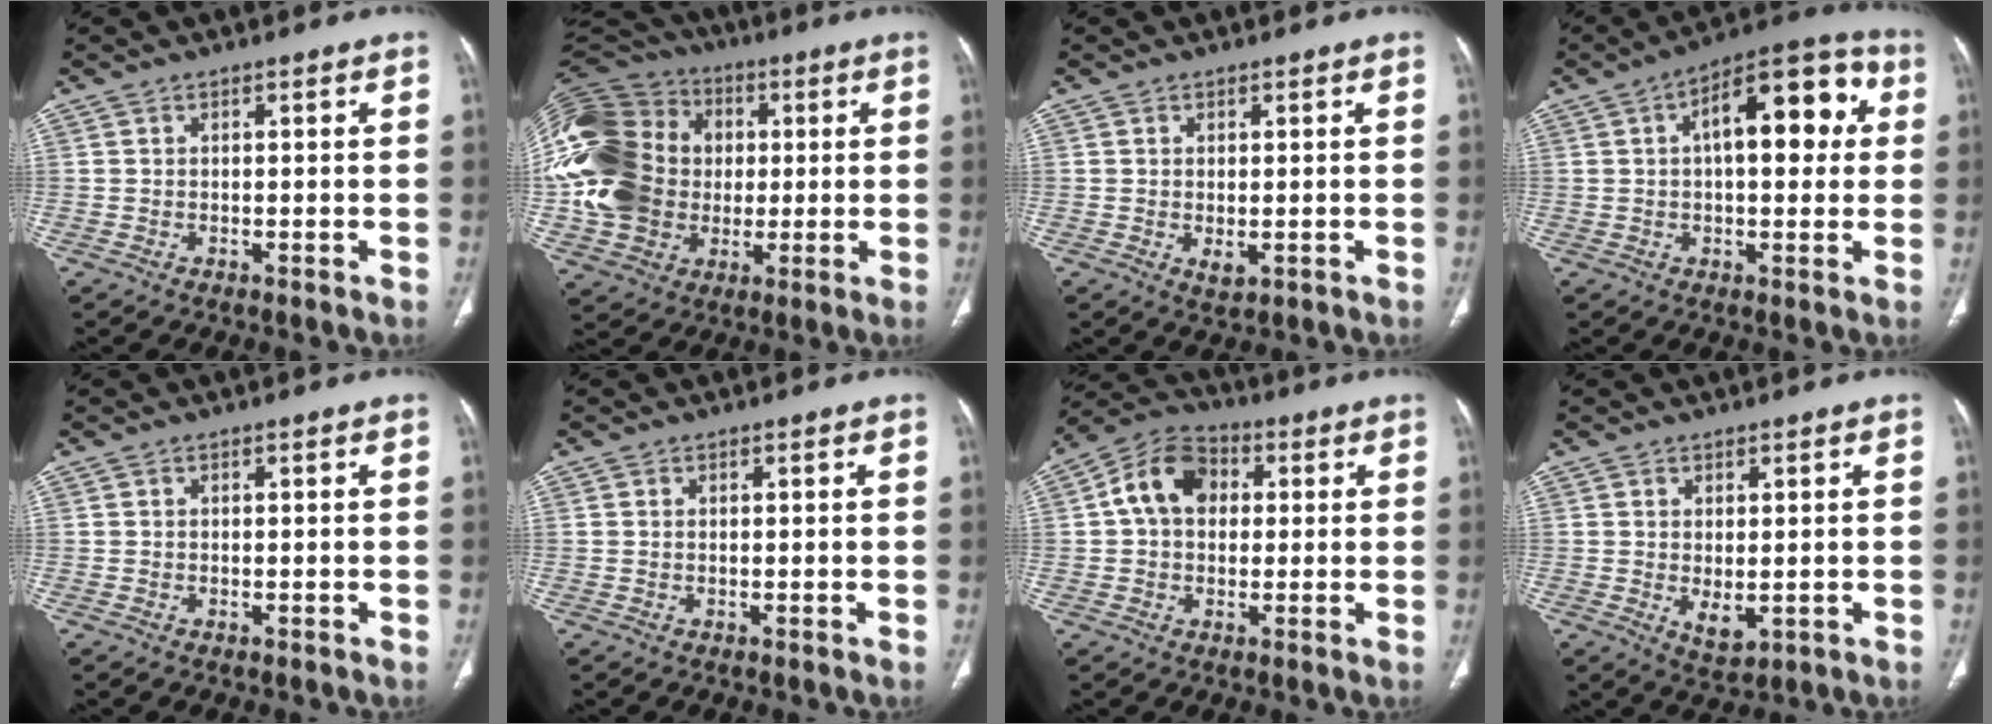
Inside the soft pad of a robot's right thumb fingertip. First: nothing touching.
{"total": 27.3, "force": [1.1, 22.0, 16.1], "torque": [-0.363, 0.037, 0.029]}
{"total": 2.1, "force": [-0.4, 1.2, 1.8], "torque": [-0.027, -0.006, 0.002]}
{"total": 16.4, "force": [3.5, 7.5, 14.1], "torque": [-0.168, 0.030, 0.044]}
{"total": 0.0}
{"total": 0.0}
{"total": 10.5, "force": [1.8, 7.8, 6.7], "torque": [-0.103, 0.024, 0.020]}
{"total": 3.9, "force": [-0.5, 2.1, 3.3], "torque": [-0.048, -0.010, 0.007]}